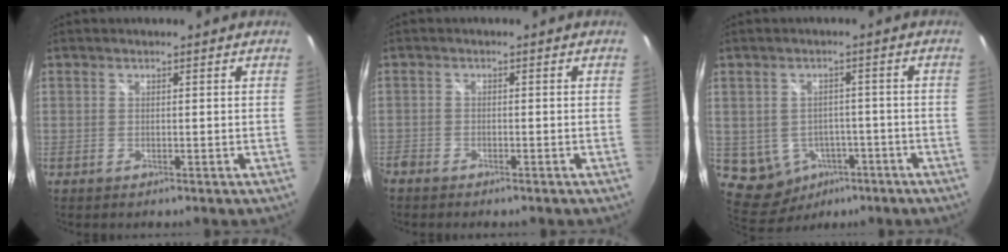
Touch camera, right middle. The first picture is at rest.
{"total": 2.4, "force": [-2.1, 1.0, 0.5], "torque": [-0.019, -0.008, -0.042]}
{"total": 9.4, "force": [-3.7, 7.9, 3.5], "torque": [-0.091, 0.005, -0.029]}